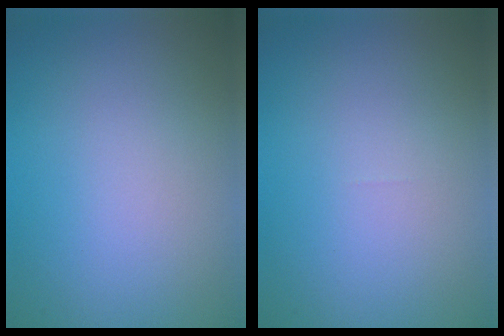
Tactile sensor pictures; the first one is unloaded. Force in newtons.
{"total": 0.0}